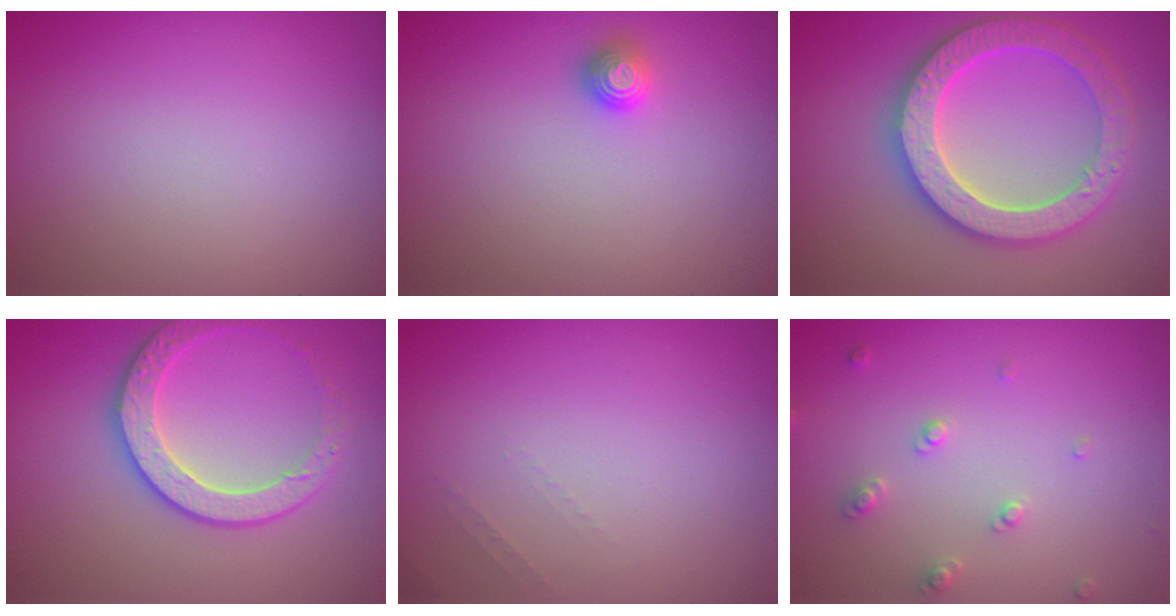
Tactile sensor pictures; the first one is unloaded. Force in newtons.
{"total": 1.1, "press": 1.1, "slide": 0.2}
{"total": 6.4, "press": 6.3, "slide": 1.4}
{"total": 3.7, "press": 3.6, "slide": 0.9}
{"total": 0.6, "press": 0.6, "slide": 0.2}
{"total": 1.6, "press": 1.5, "slide": 0.4}